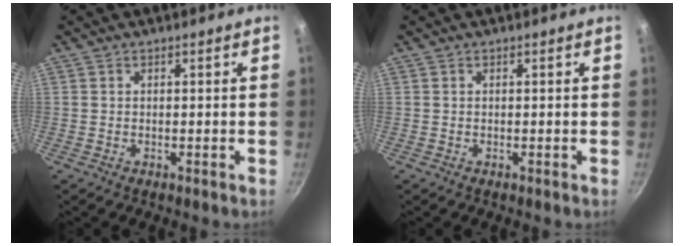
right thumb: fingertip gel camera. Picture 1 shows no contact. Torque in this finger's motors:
{"motor_torque": [-0.16, -0.17, 0.15, -0.09, 0.02]}